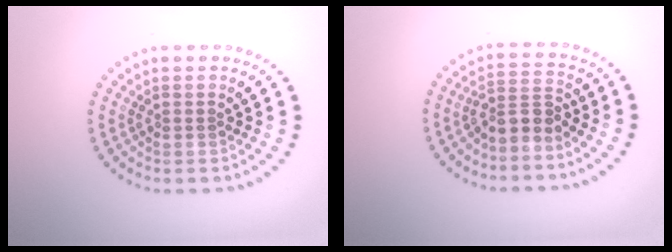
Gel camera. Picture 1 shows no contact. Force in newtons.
{"total": 2.6, "press": 1.9, "slide": 1.8}